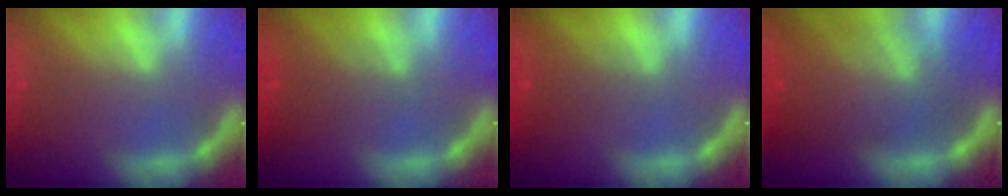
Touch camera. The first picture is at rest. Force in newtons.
{"total": 3.5}
{"total": 2.4}
{"total": 8.5}